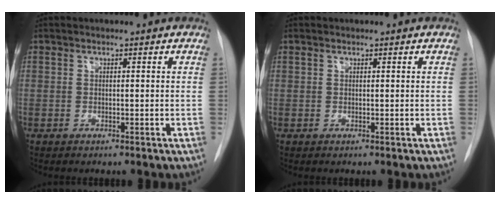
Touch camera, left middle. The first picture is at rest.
{"total": 0.6, "force": [0.1, -0.2, -0.6], "torque": [0.014, -0.002, 0.000]}